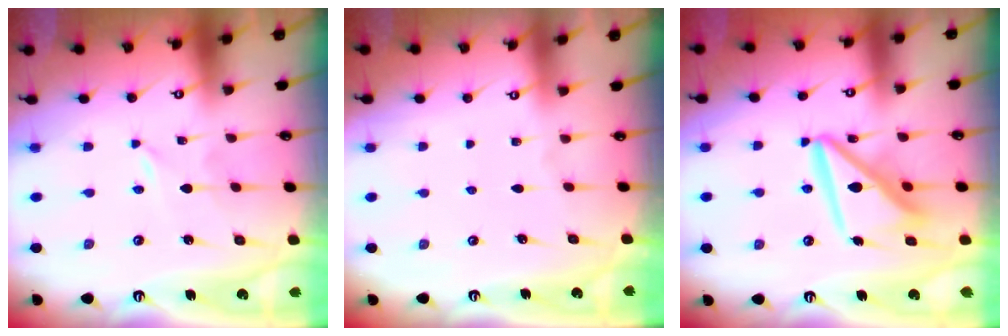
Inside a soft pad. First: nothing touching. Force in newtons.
{"total": 0.0}
{"total": 12.4, "press": 12.3, "slide": 1.6}